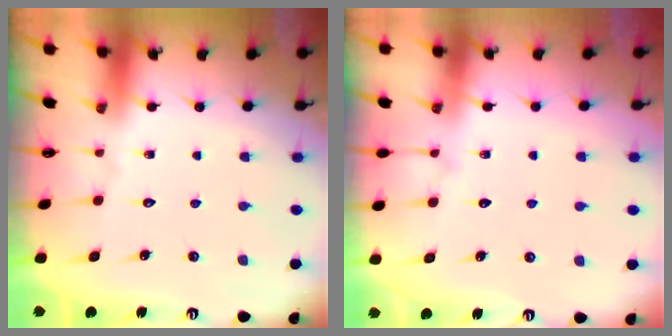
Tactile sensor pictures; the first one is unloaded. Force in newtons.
{"total": 5.7, "press": 5.7, "slide": 0.7}